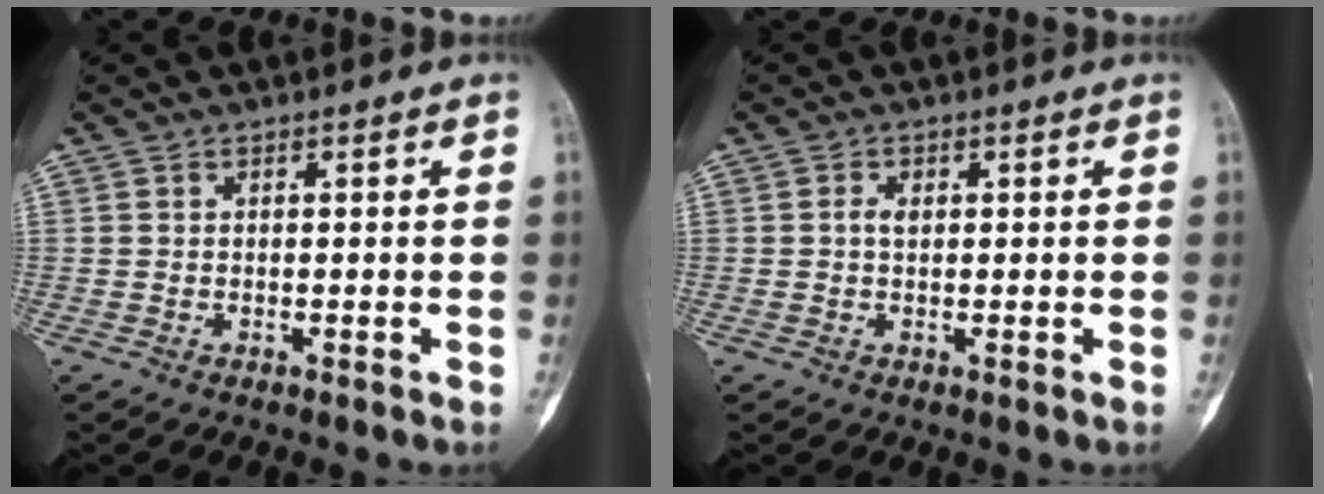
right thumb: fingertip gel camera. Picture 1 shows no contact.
{"total": 1.6, "force": [0.3, 1.1, 1.2], "torque": [-0.020, 0.002, 0.003]}